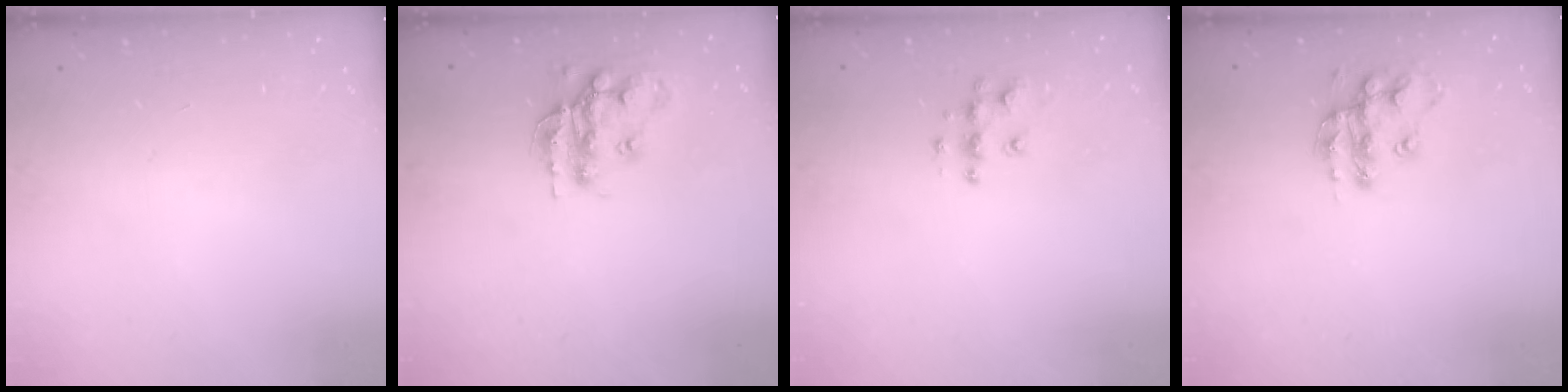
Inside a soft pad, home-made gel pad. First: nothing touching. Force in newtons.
{"total": 15.4, "press": 15.4, "slide": 1.0}
{"total": 7.6, "press": 7.6, "slide": 0.4}
{"total": 13.8, "press": 13.7, "slide": 0.8}